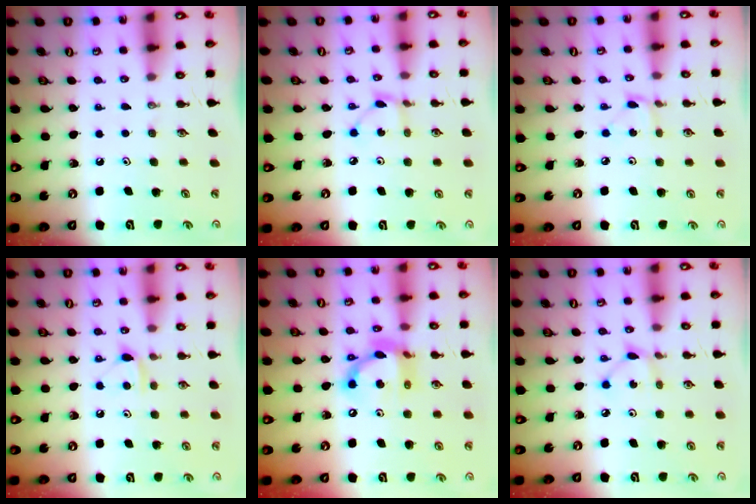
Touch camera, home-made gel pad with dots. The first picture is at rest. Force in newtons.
{"total": 2.8, "press": 2.8, "slide": 0.1}
{"total": 2.0, "press": 2.0, "slide": 0.2}
{"total": 5.8, "press": 5.7, "slide": 0.9}
{"total": 13.2, "press": 13.2, "slide": 1.2}
{"total": 2.8, "press": 2.8, "slide": 0.2}